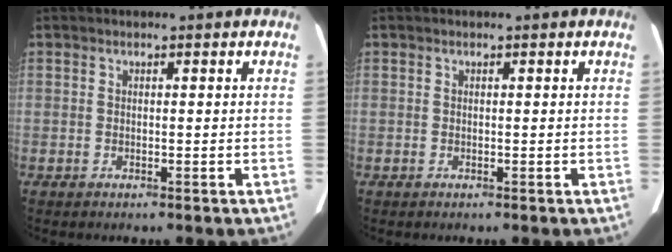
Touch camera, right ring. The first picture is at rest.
{"total": 0.0}